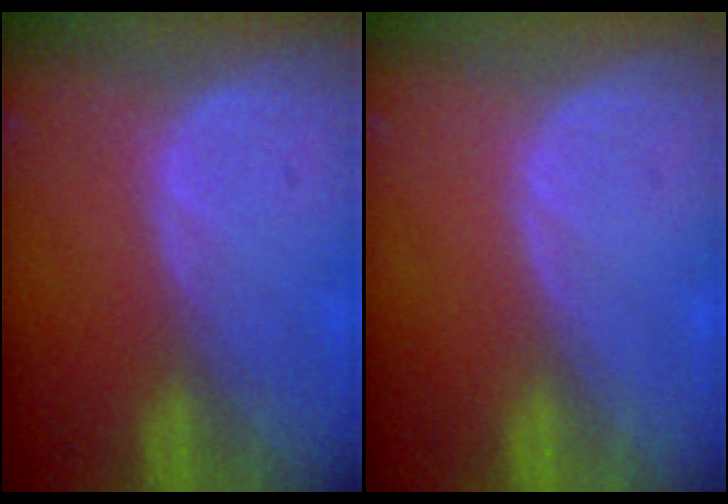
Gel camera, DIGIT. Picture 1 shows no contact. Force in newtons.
{"total": 0.0}